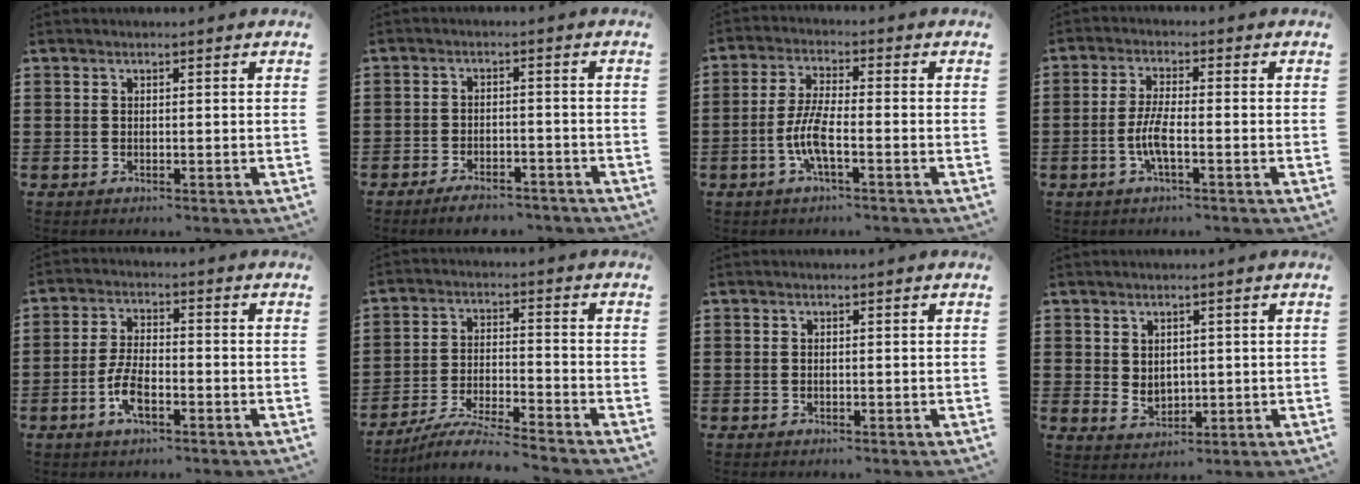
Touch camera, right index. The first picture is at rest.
{"total": 3.2, "force": [-3.1, 0.6, 0.9], "torque": [-0.016, 0.006, -0.060]}
{"total": 6.1, "force": [-2.2, 1.3, 5.5], "torque": [-0.128, -0.011, -0.049]}
{"total": 4.7, "force": [-1.6, 0.8, 4.3], "torque": [-0.103, -0.008, -0.039]}
{"total": 5.7, "force": [-2.3, 2.4, 4.7], "torque": [-0.114, -0.002, -0.052]}
{"total": 6.8, "force": [-6.4, -0.4, 2.1], "torque": [-0.051, -0.011, -0.127]}
{"total": 0.0}
{"total": 2.6, "force": [1.0, 2.2, 1.0], "torque": [-0.018, 0.004, 0.017]}